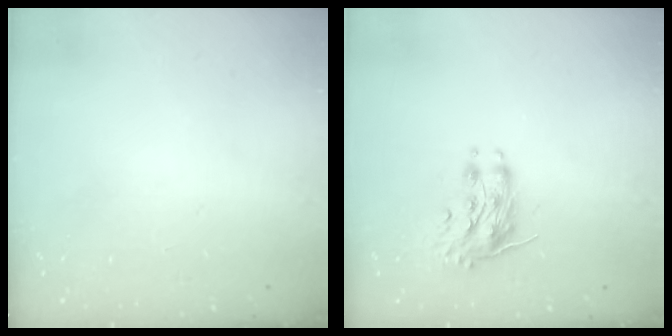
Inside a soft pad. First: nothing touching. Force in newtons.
{"total": 8.2, "press": 8.2, "slide": 0.3}